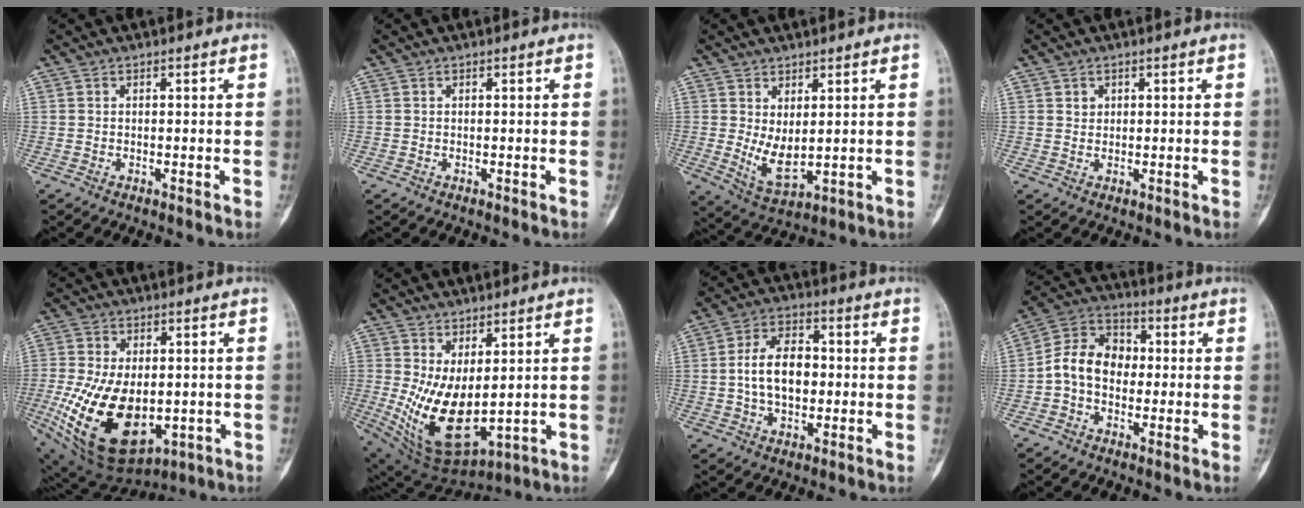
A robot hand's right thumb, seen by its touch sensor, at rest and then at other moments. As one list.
[{"total": 0.0}, {"total": 6.4, "force": [0.8, 3.2, 5.5], "torque": [-0.094, -0.020, 0.032]}, {"total": 1.2, "force": [0.5, 1.0, 0.3], "torque": [0.003, -0.002, 0.009]}, {"total": 20.5, "force": [-3.8, 12.0, 16.1], "torque": [-0.304, -0.012, -0.033]}, {"total": 13.9, "force": [0.5, 7.0, 12.0], "torque": [-0.208, -0.027, 0.040]}, {"total": 10.0, "force": [-0.3, 6.3, 7.7], "torque": [-0.120, 0.019, -0.010]}, {"total": 9.9, "force": [-0.9, 7.5, 6.3], "torque": [-0.094, 0.038, -0.033]}]